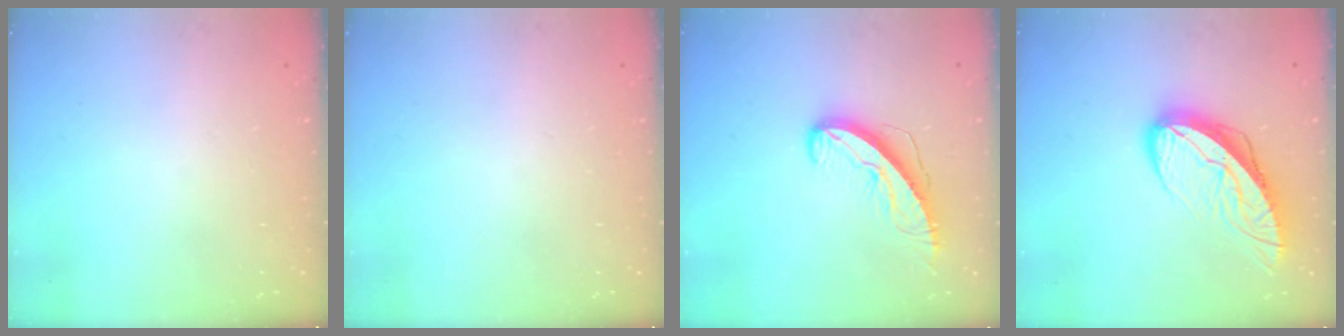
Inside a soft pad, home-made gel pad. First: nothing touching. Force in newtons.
{"total": 0.0}
{"total": 8.7, "press": 8.7, "slide": 0.5}
{"total": 11.5, "press": 11.4, "slide": 1.5}